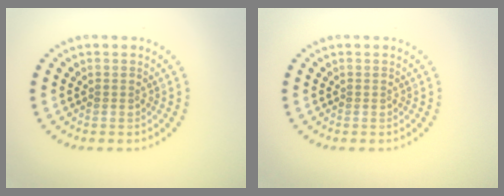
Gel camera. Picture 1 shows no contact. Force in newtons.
{"total": 0.0}